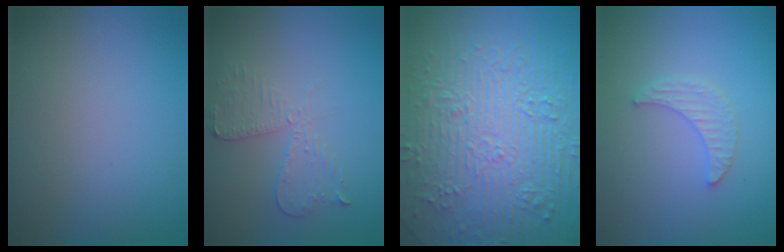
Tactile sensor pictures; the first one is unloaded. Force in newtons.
{"total": 2.7, "press": 2.4, "slide": 1.1}
{"total": 11.1, "press": 7.4, "slide": 8.3}
{"total": 2.0, "press": 1.9, "slide": 0.5}